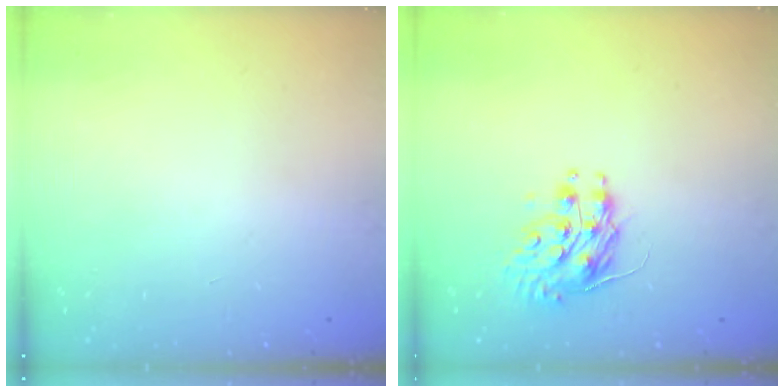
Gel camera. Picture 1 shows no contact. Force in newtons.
{"total": 8.9, "press": 8.9, "slide": 0.3}